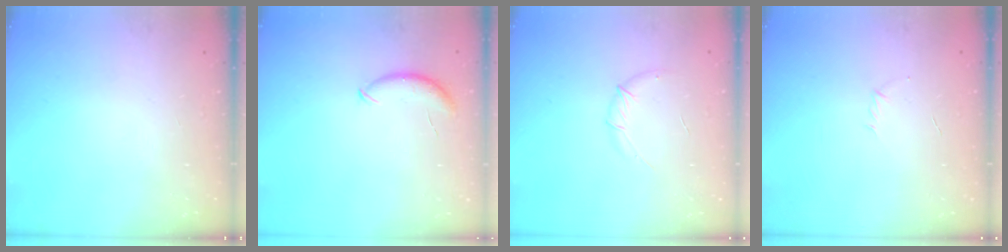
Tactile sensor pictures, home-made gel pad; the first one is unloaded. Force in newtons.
{"total": 7.4, "press": 7.4, "slide": 1.1}
{"total": 5.7, "press": 5.5, "slide": 1.6}
{"total": 2.9, "press": 2.8, "slide": 0.7}